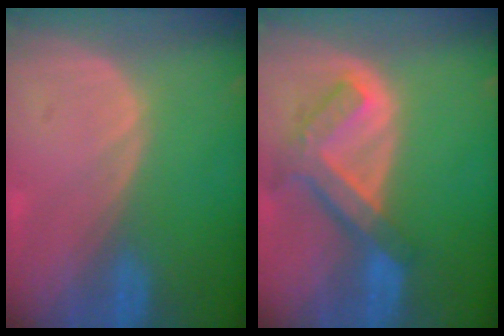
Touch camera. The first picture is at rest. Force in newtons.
{"total": 7.5, "press": 6.4, "slide": 3.8}